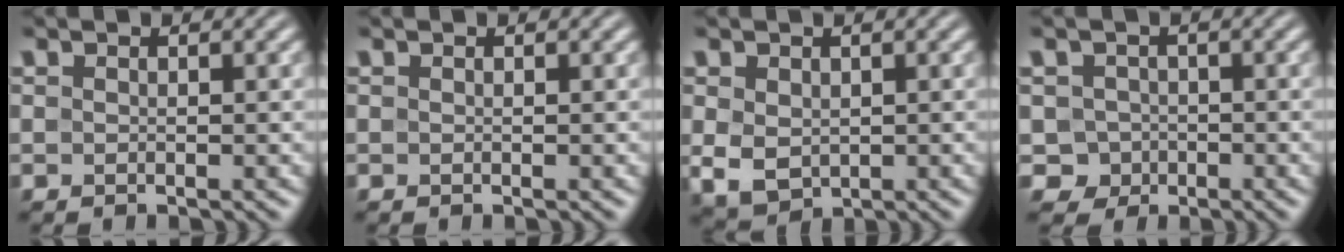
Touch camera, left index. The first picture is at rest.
{"total": 0.0}
{"total": 3.3, "force": [0.1, 2.5, 2.1], "torque": [-0.045, -0.008, 0.008]}
{"total": 2.4, "force": [-0.7, 2.3, 0.4], "torque": [0.005, 0.000, -0.012]}